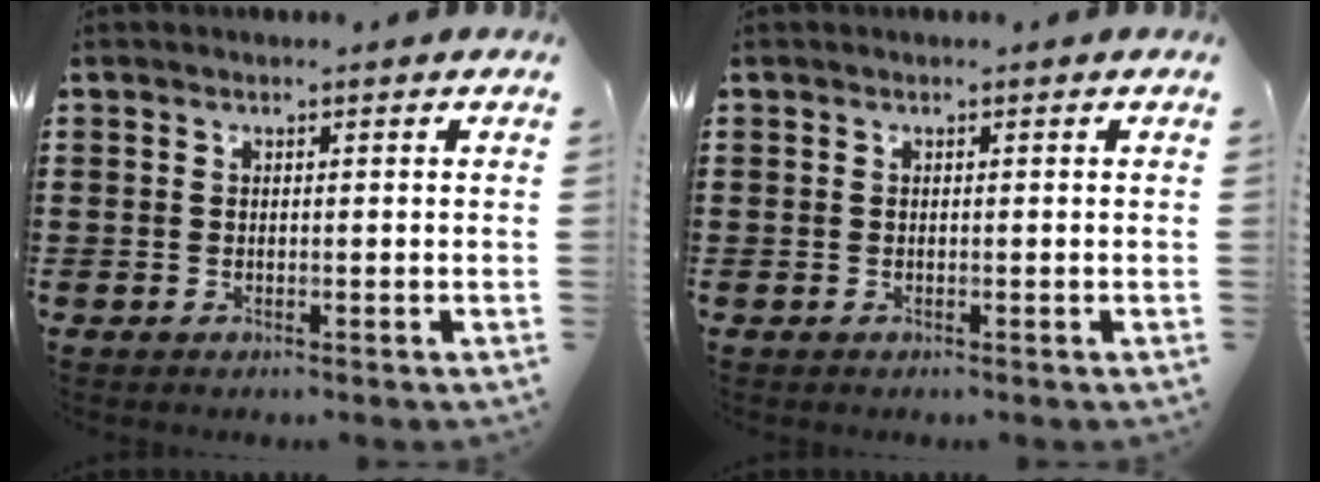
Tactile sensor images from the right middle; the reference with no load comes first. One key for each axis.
{"total": 0.0}